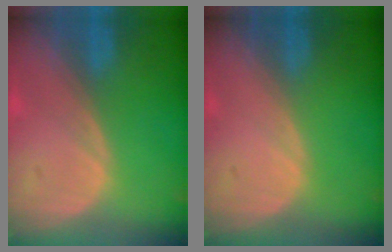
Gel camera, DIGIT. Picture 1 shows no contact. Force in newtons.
{"total": 0.0}